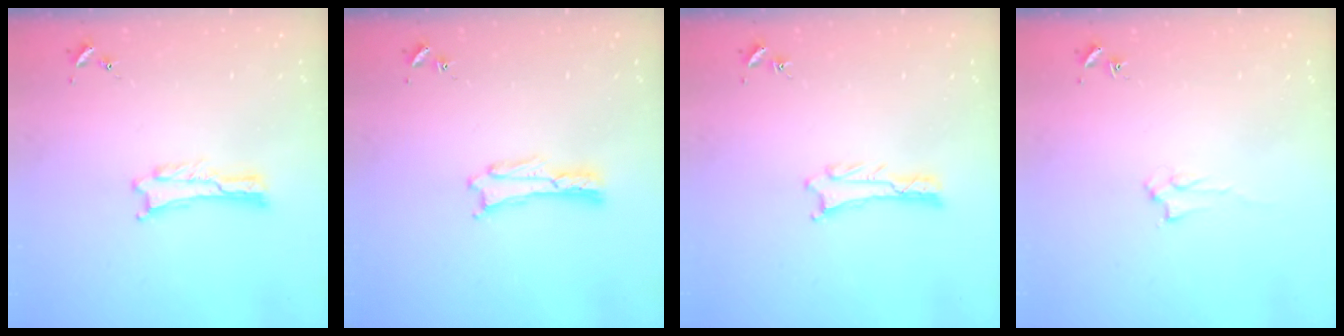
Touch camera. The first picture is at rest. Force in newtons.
{"total": 0.0}
{"total": 0.8, "press": 0.7, "slide": 0.1}
{"total": 1.6, "press": 1.6, "slide": 0.2}